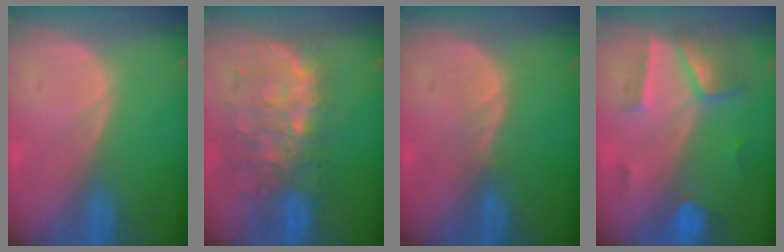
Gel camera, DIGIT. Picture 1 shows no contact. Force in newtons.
{"total": 10.4, "press": 9.3, "slide": 4.7}
{"total": 1.5, "press": 1.5, "slide": 0.2}
{"total": 7.3, "press": 6.4, "slide": 3.5}